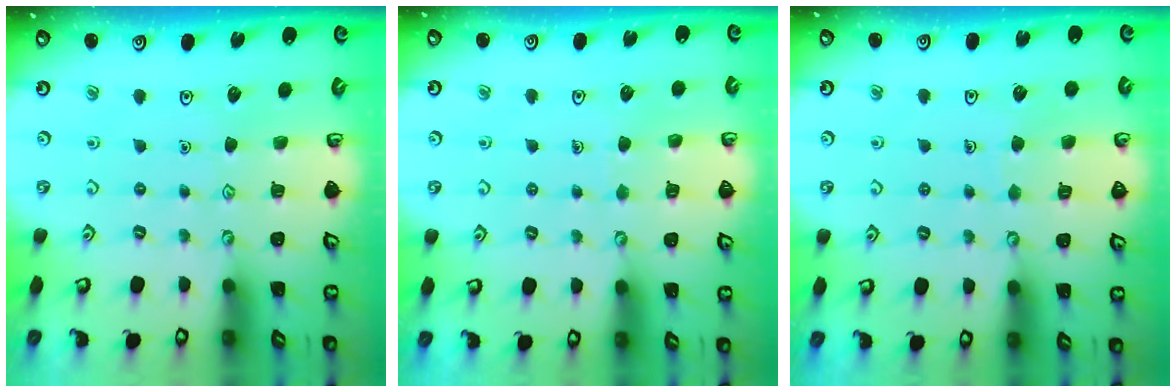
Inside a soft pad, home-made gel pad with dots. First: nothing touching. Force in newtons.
{"total": 3.8, "press": 3.7, "slide": 0.3}
{"total": 3.5, "press": 3.5, "slide": 0.1}